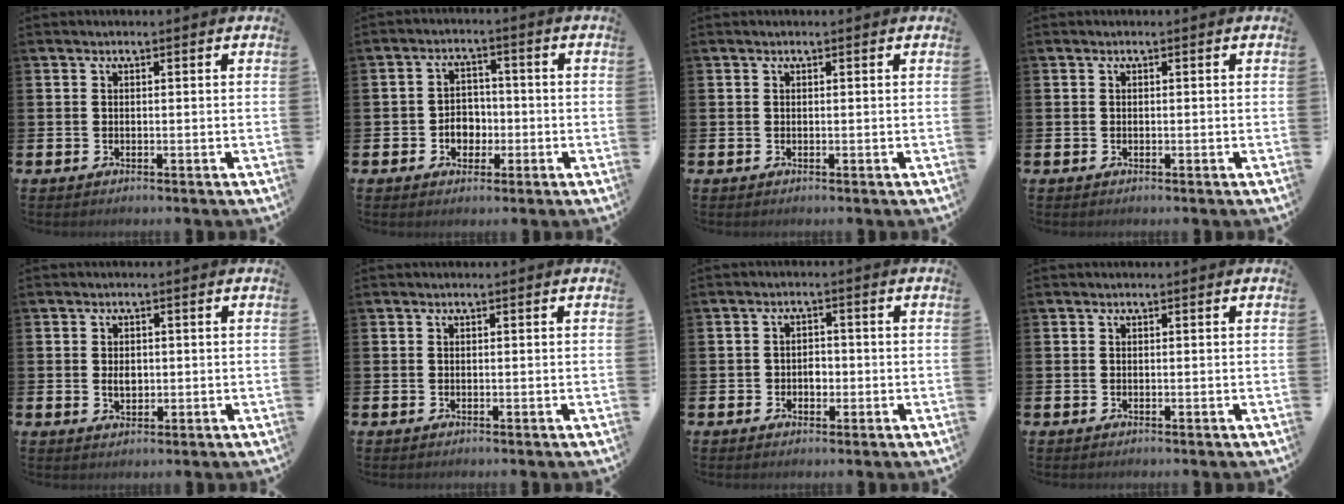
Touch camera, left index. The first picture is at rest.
{"total": 3.5, "force": [-1.1, 2.9, 1.6], "torque": [-0.024, 0.002, -0.028]}
{"total": 0.0}
{"total": 0.0}
{"total": 2.1, "force": [0.1, 1.5, 1.5], "torque": [-0.010, -0.001, -0.004]}
{"total": 0.0}
{"total": 2.0, "force": [-0.6, 1.6, 1.0], "torque": [0.001, -0.005, -0.019]}
{"total": 0.0}